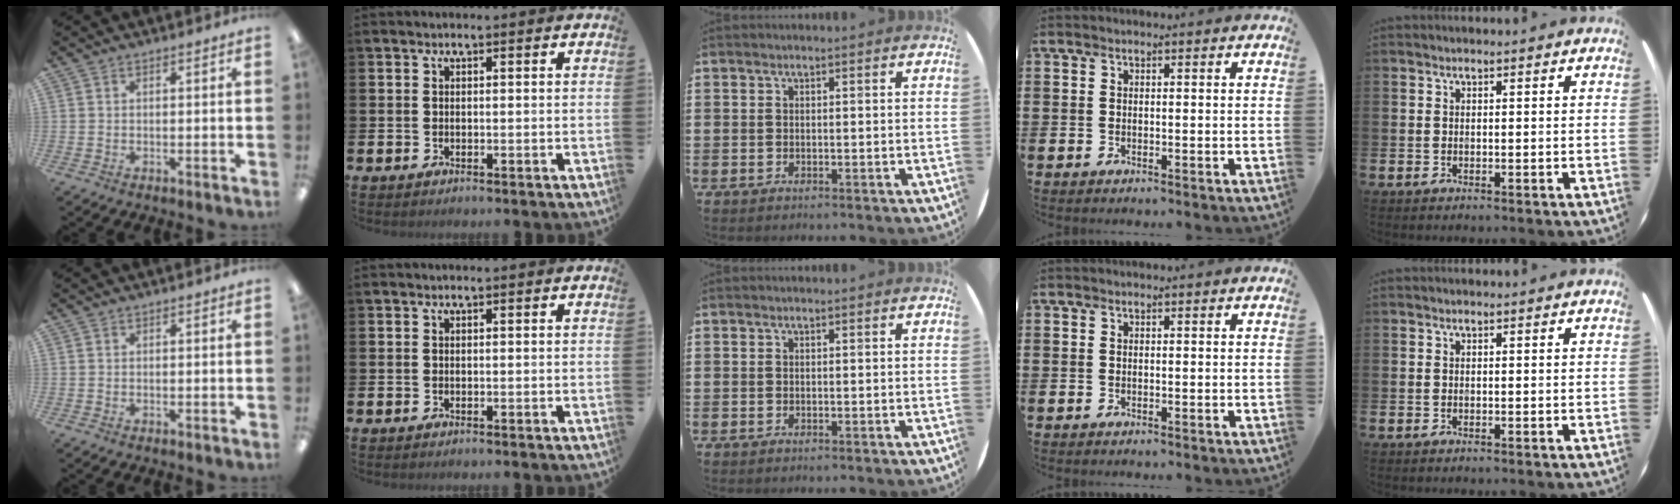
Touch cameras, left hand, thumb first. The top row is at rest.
{}